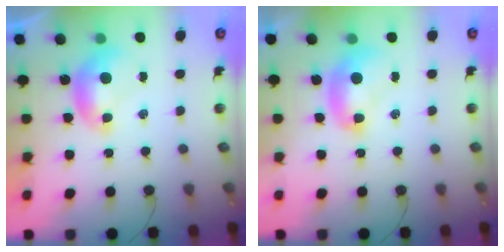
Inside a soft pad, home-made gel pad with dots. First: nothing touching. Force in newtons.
{"total": 2.1, "press": 2.1, "slide": 0.2}